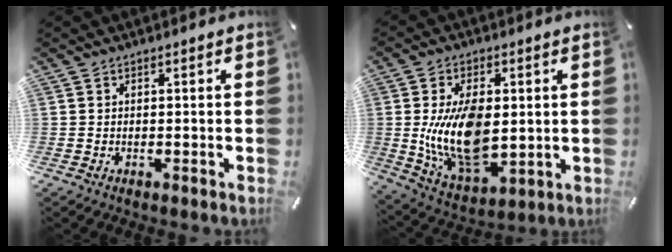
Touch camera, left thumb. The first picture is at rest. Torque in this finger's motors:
{"motor_torque": [2.59, 2.42, 1.40, -0.25, 0.31]}